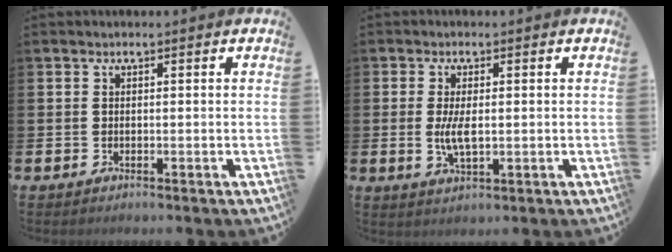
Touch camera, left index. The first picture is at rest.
{"total": 4.1, "force": [0.1, 1.5, 3.8], "torque": [-0.079, 0.001, -0.001]}